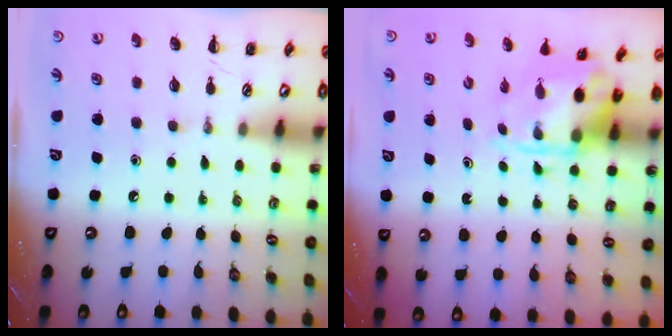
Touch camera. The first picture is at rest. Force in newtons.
{"total": 3.6, "press": 3.5, "slide": 0.8}